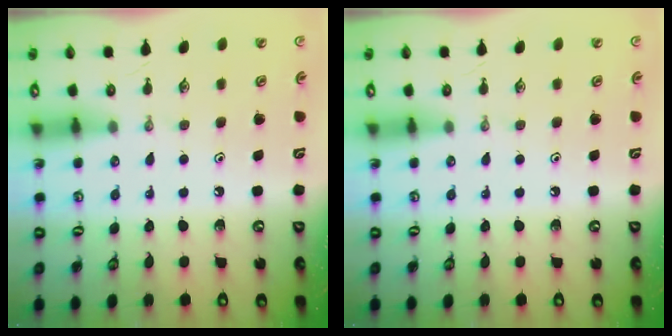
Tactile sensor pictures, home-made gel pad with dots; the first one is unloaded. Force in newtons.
{"total": 0.0}